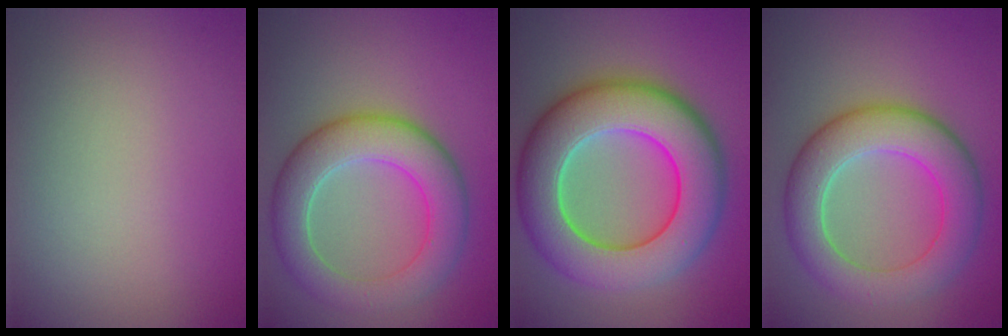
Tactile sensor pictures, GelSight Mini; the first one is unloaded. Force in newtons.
{"total": 6.8, "press": 6.8, "slide": 0.4}
{"total": 11.8, "press": 11.8, "slide": 0.7}
{"total": 7.3, "press": 7.3, "slide": 0.2}